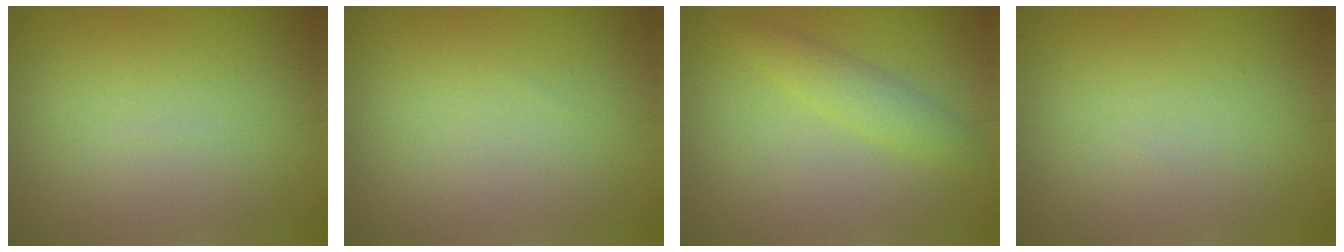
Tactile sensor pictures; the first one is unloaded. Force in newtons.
{"total": 0.0}
{"total": 2.4, "press": 2.4, "slide": 0.1}
{"total": 0.0}